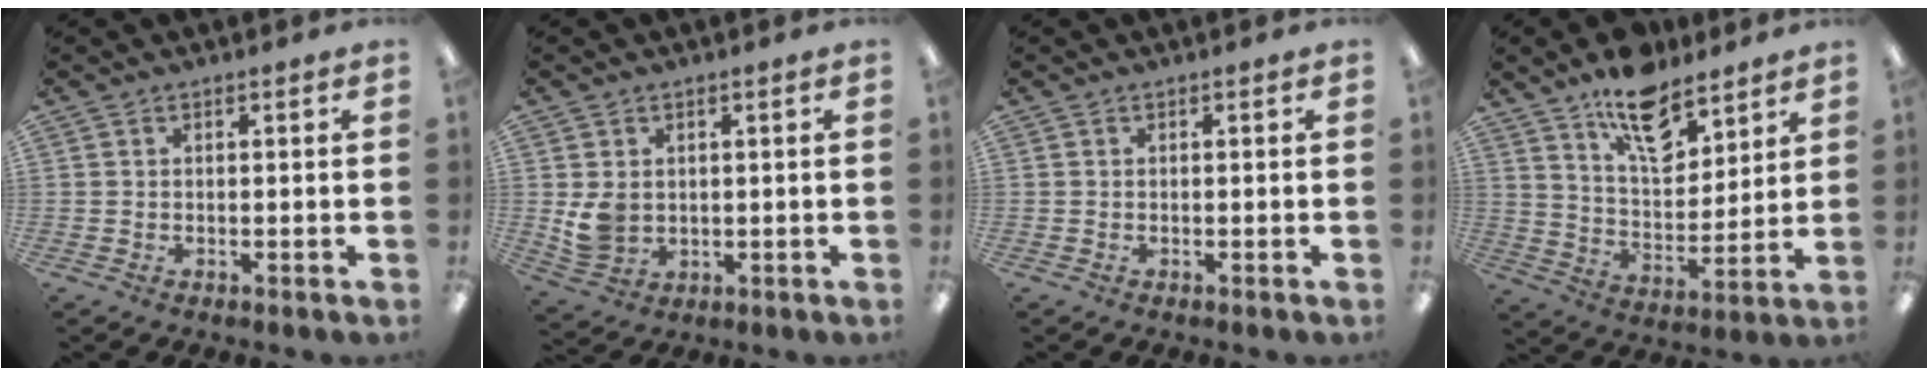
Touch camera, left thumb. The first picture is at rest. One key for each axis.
{"total": 5.3, "fx": 1.4, "fy": 4.3, "fz": 2.7, "tx": -0.045, "ty": -0.002, "tz": 0.029}
{"total": 0.0}
{"total": 14.0, "fx": 10.3, "fy": 6.6, "fz": 6.8, "tx": -0.100, "ty": -0.062, "tz": 0.183}